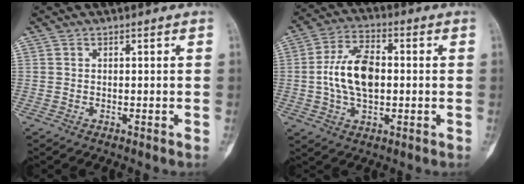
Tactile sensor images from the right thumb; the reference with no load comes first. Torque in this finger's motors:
{"motor_torque": [0.83, 0.92, 0.33, -0.23, 0.12]}